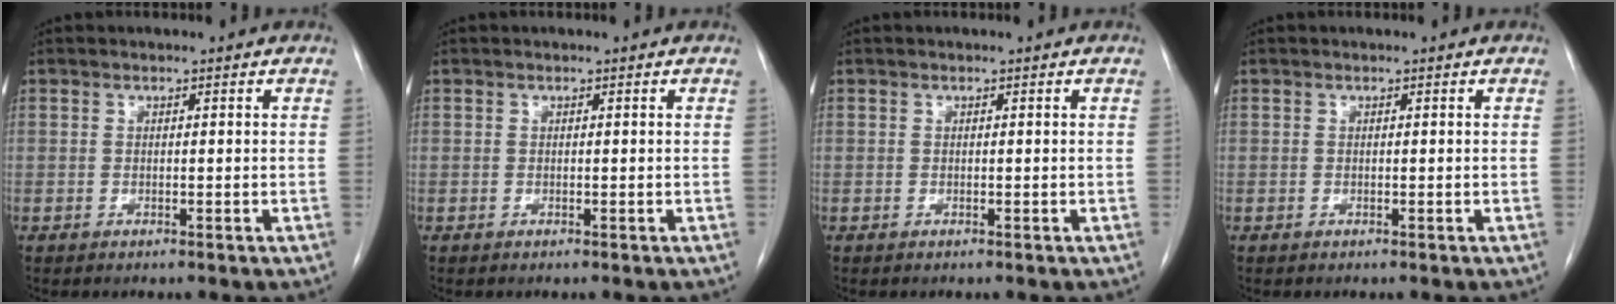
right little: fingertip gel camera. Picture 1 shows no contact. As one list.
[{"total": 0.0}, {"total": 0.0}, {"total": 0.0}]